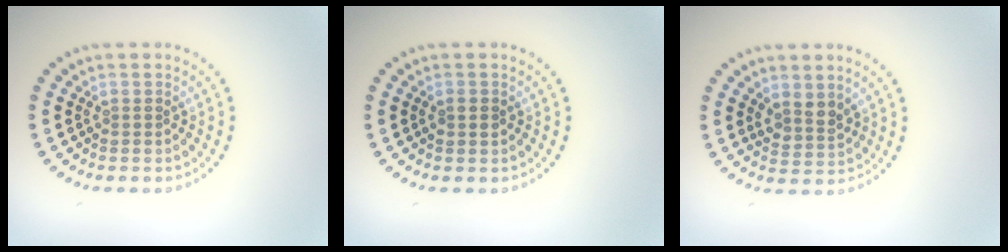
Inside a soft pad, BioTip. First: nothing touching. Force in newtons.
{"total": 1.1, "press": 1.1, "slide": 0.2}
{"total": 2.0, "press": 1.7, "slide": 1.1}